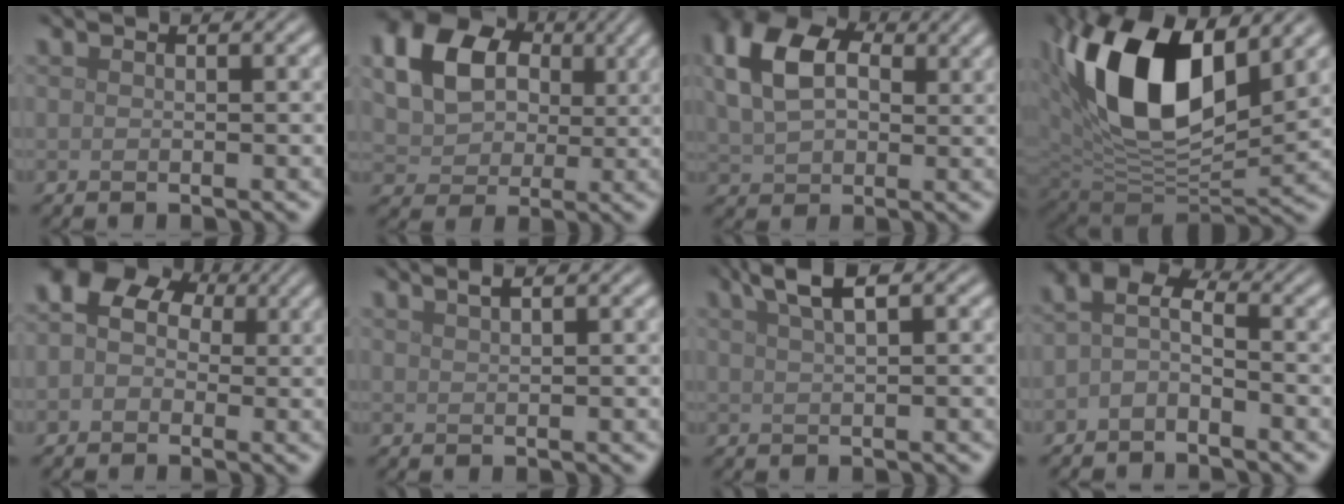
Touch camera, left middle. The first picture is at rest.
{"total": 14.5, "force": [5.4, 11.1, 7.6], "torque": [-0.166, 0.031, 0.104]}
{"total": 8.5, "force": [2.8, 5.7, 5.6], "torque": [-0.139, 0.018, 0.051]}
{"total": 15.0, "force": [5.0, 8.0, 11.7], "torque": [-0.217, 0.005, 0.091]}
{"total": 7.0, "force": [1.5, 5.8, 3.6], "torque": [-0.049, 0.034, -0.019]}
{"total": 1.6, "force": [1.1, 0.5, 1.1], "torque": [-0.005, 0.001, 0.010]}
{"total": 3.3, "force": [1.9, 0.9, 2.5], "torque": [-0.035, 0.011, 0.034]}
{"total": 2.9, "force": [-1.0, 1.5, 2.2], "torque": [-0.046, 0.009, -0.031]}